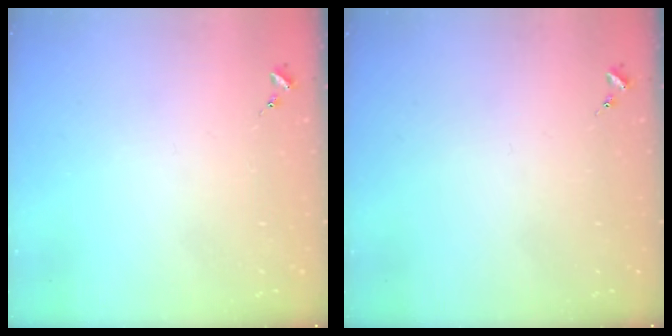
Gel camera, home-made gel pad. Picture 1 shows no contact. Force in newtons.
{"total": 0.0}